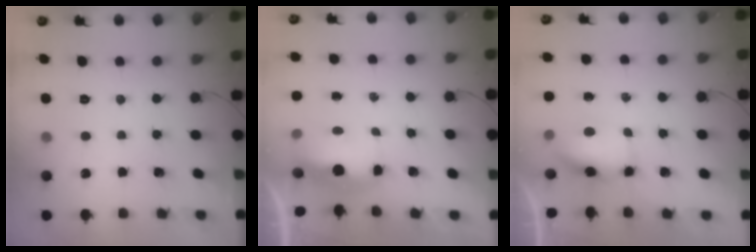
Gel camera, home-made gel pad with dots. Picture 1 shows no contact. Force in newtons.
{"total": 7.1, "press": 6.5, "slide": 2.7}
{"total": 10.3, "press": 8.2, "slide": 6.2}